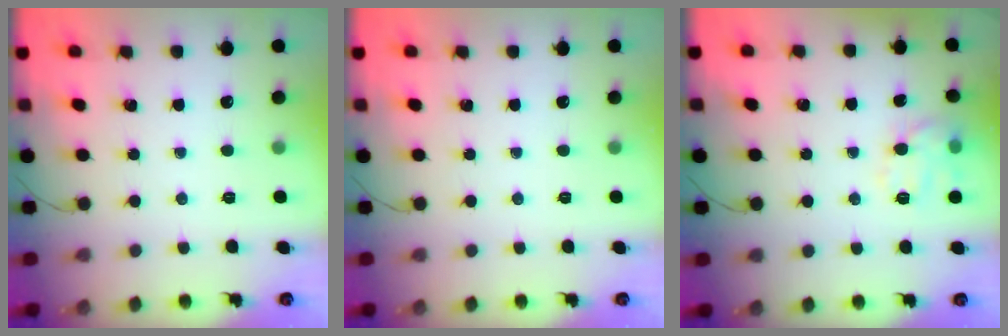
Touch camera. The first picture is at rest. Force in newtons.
{"total": 0.0}
{"total": 10.8, "press": 10.8, "slide": 0.4}